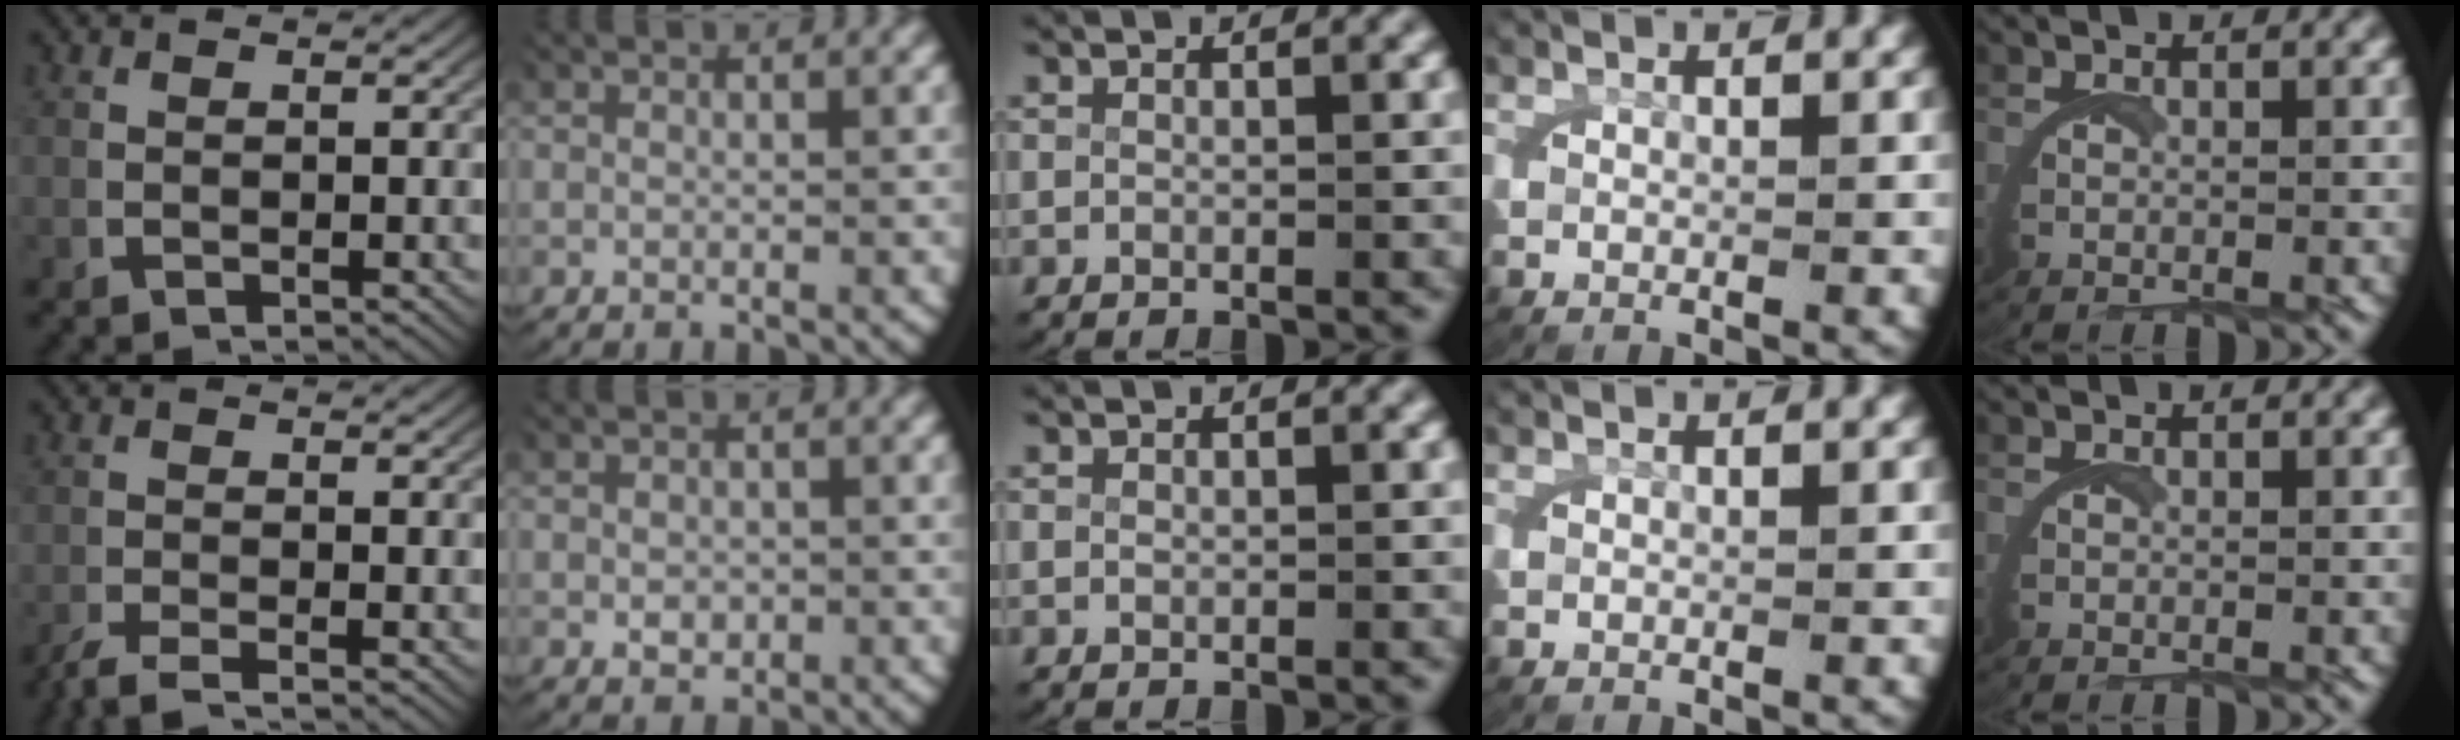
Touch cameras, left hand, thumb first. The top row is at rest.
{"thumb": {"total": 3.2, "force": [-2.8, 0.8, 1.3], "torque": [-0.025, -0.013, -0.045]}, "index": {"total": 1.4, "force": [-0.5, 1.1, 0.8], "torque": [-0.023, -0.015, 0.003]}}